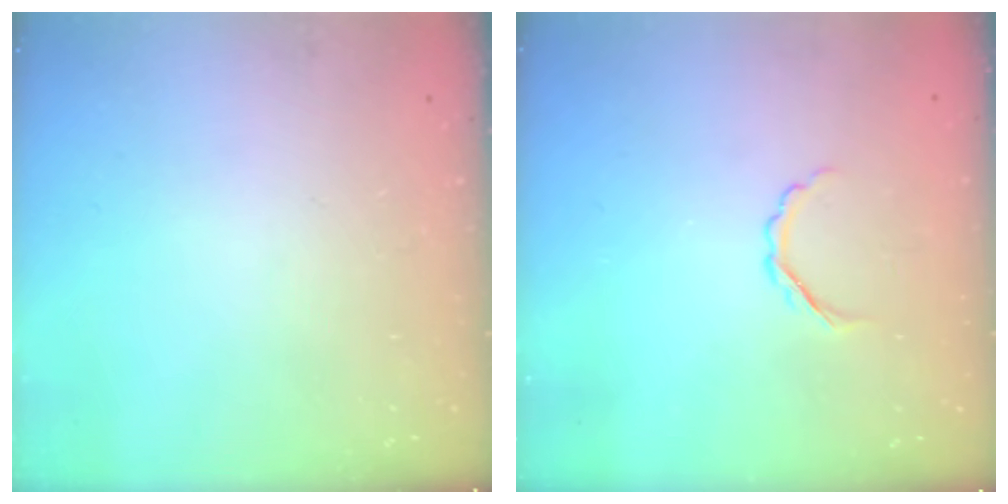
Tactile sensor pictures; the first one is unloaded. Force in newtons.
{"total": 2.9, "press": 2.8, "slide": 0.8}